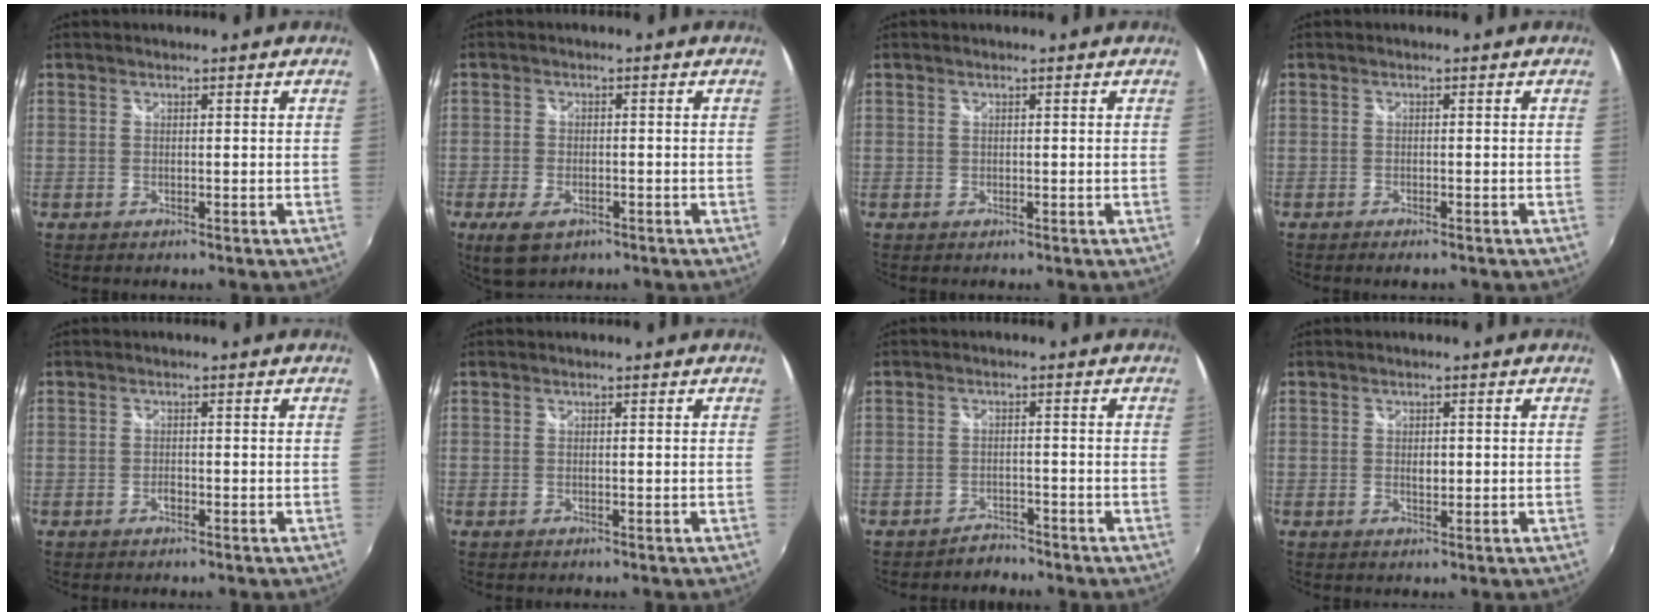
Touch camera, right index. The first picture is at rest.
{"total": 6.4, "force": [-3.5, 3.5, 4.1], "torque": [-0.098, -0.017, -0.059]}
{"total": 0.0}
{"total": 1.9, "force": [-1.6, 0.5, 1.1], "torque": [-0.024, -0.007, -0.027]}
{"total": 0.9, "force": [-0.6, 0.4, 0.5], "torque": [-0.010, 0.000, -0.011]}
{"total": 0.0}
{"total": 2.8, "force": [-2.5, 1.2, -0.1], "torque": [0.000, 0.007, -0.042]}
{"total": 1.7, "force": [0.0, 1.1, 1.3], "torque": [-0.020, -0.001, 0.001]}